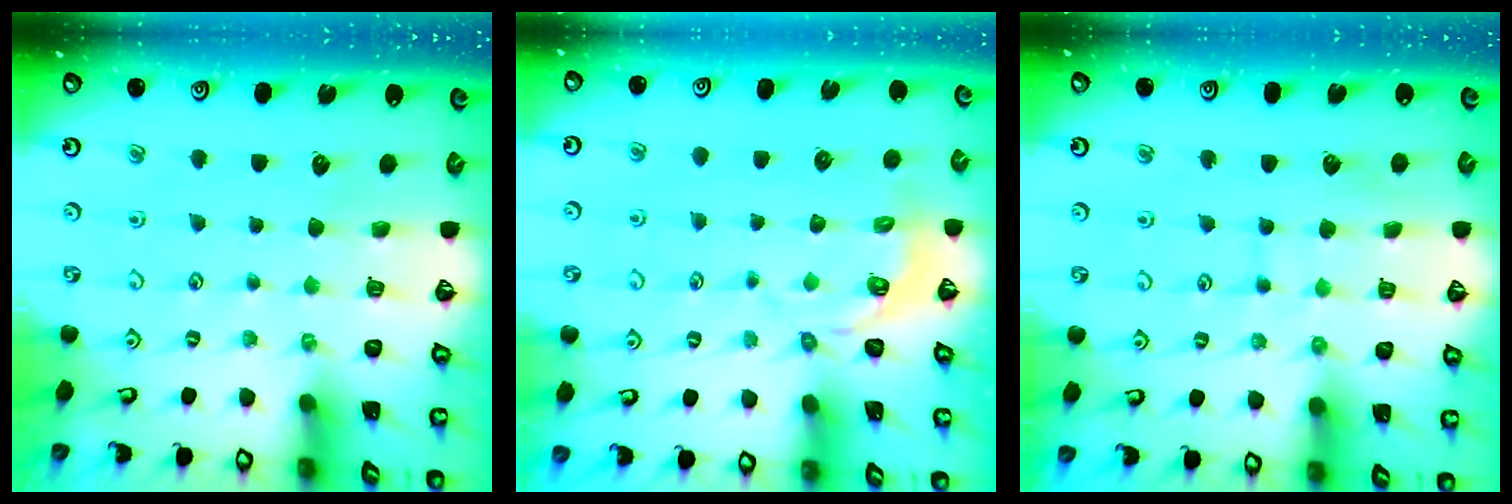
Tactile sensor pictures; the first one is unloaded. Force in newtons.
{"total": 3.4, "press": 2.6, "slide": 2.2}
{"total": 6.6, "press": 6.5, "slide": 0.5}